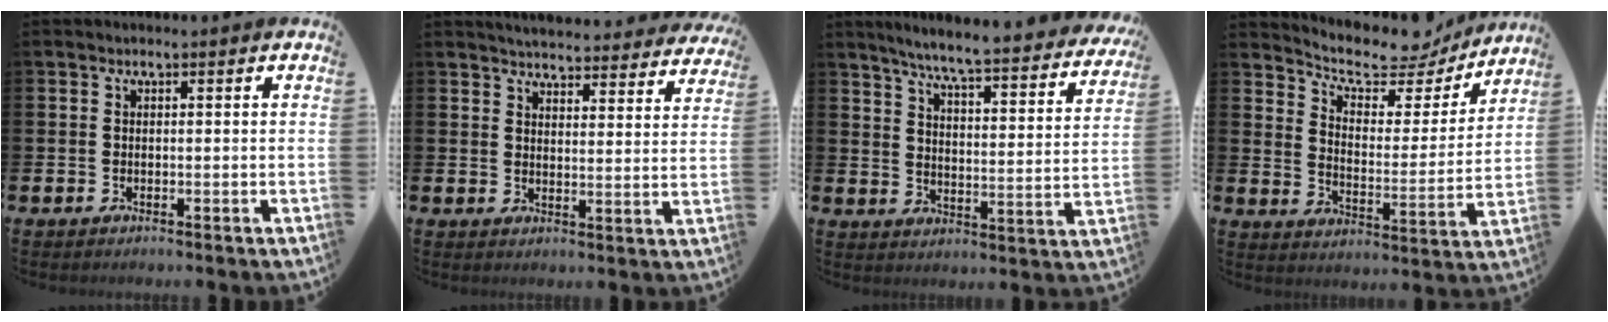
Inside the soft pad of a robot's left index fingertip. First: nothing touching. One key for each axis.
{"total": 4.8, "fx": 4.7, "fy": 0.6, "fz": 0.4, "tx": -0.019, "ty": -0.036, "tz": 0.082}
{"total": 6.5, "fx": 6.0, "fy": -0.2, "fz": 2.6, "tx": -0.069, "ty": -0.053, "tz": 0.095}
{"total": 8.0, "fx": 7.3, "fy": 2.7, "fz": 1.8, "tx": -0.064, "ty": -0.059, "tz": 0.122}